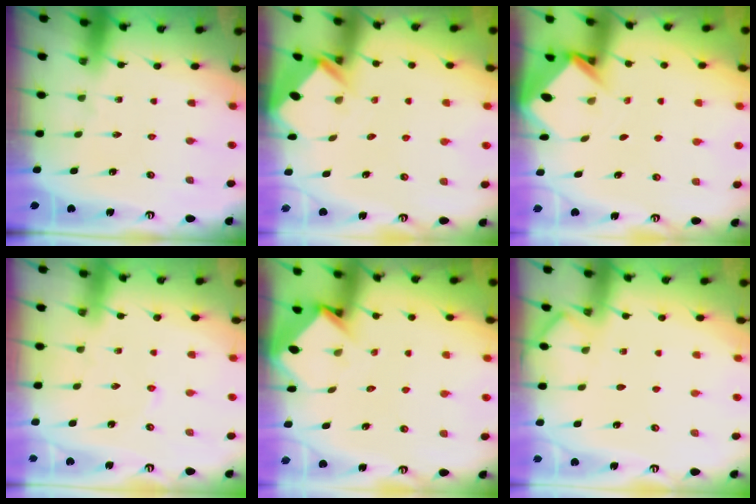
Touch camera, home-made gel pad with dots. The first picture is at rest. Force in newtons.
{"total": 2.7, "press": 2.7, "slide": 0.2}
{"total": 3.0, "press": 2.9, "slide": 0.3}
{"total": 1.6, "press": 1.6, "slide": 0.2}
{"total": 3.5, "press": 3.5, "slide": 0.2}
{"total": 3.4, "press": 3.4, "slide": 0.5}